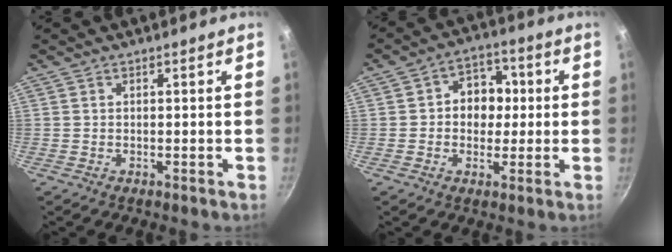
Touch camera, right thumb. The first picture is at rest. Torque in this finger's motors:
{"motor_torque": [-0.51, 0.67, 0.17, -0.15, 0.09]}